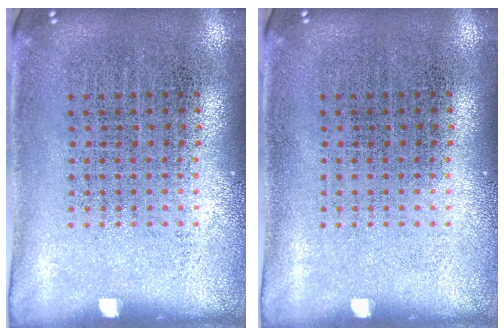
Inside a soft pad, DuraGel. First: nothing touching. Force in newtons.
{"total": 0.0}